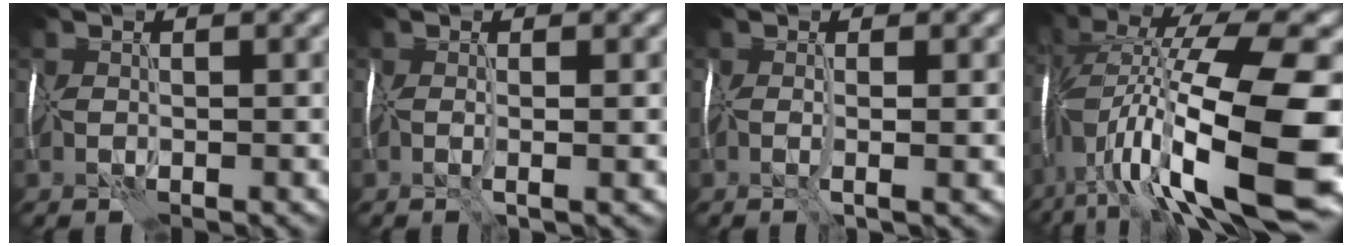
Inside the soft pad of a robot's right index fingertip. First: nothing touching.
{"total": 1.6, "force": [-0.1, 0.2, 1.6], "torque": [-0.021, -0.002, -0.003]}
{"total": 1.9, "force": [-0.1, 0.3, 1.9], "torque": [-0.026, -0.003, -0.003]}
{"total": 17.1, "force": [-3.5, 5.2, 16.0], "torque": [-0.291, 0.030, -0.061]}